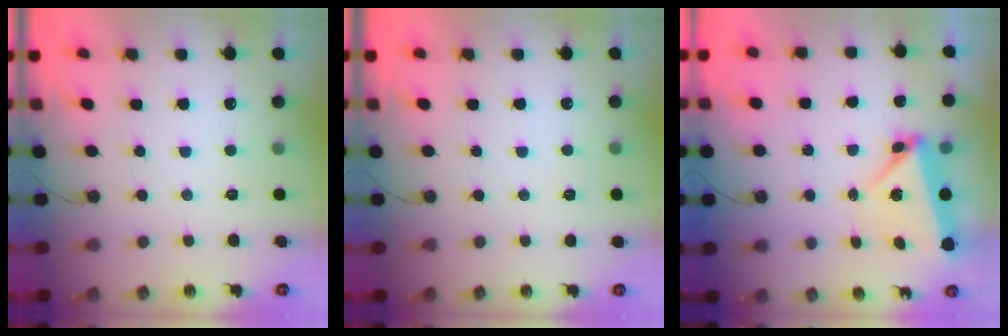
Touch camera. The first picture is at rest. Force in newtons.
{"total": 2.5, "press": 1.2, "slide": 2.2}
{"total": 5.6, "press": 5.6, "slide": 0.6}